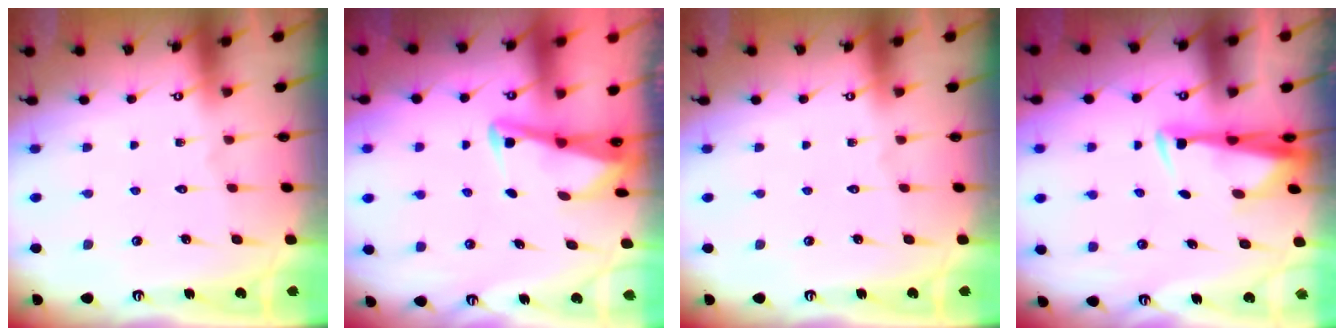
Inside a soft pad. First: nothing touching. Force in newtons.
{"total": 2.8, "press": 2.8, "slide": 0.4}
{"total": 0.0}
{"total": 3.2, "press": 3.1, "slide": 0.7}